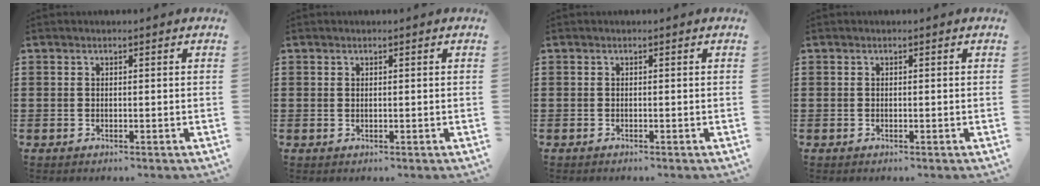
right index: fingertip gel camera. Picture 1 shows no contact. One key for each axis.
{"total": 0.0}
{"total": 0.0}
{"total": 0.0}